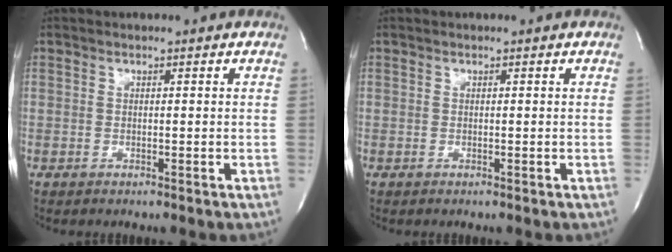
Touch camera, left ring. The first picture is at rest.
{"total": 0.0}